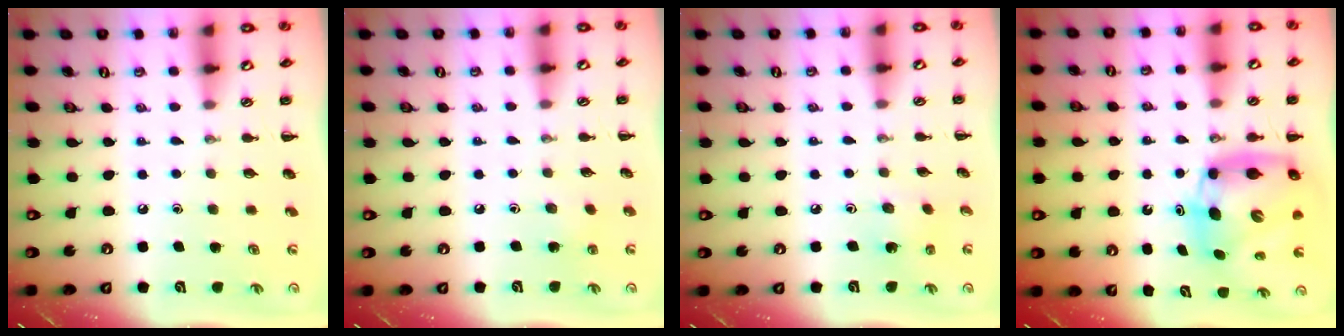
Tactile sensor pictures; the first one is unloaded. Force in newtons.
{"total": 3.8, "press": 3.7, "slide": 1.0}
{"total": 1.5, "press": 1.4, "slide": 0.4}
{"total": 9.0, "press": 8.7, "slide": 2.3}